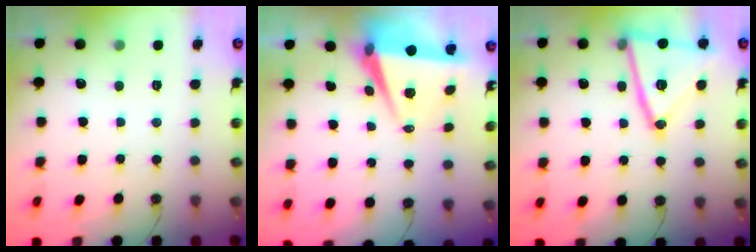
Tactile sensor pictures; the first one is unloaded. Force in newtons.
{"total": 7.1, "press": 5.6, "slide": 4.3}
{"total": 20.6, "press": 20.3, "slide": 3.4}